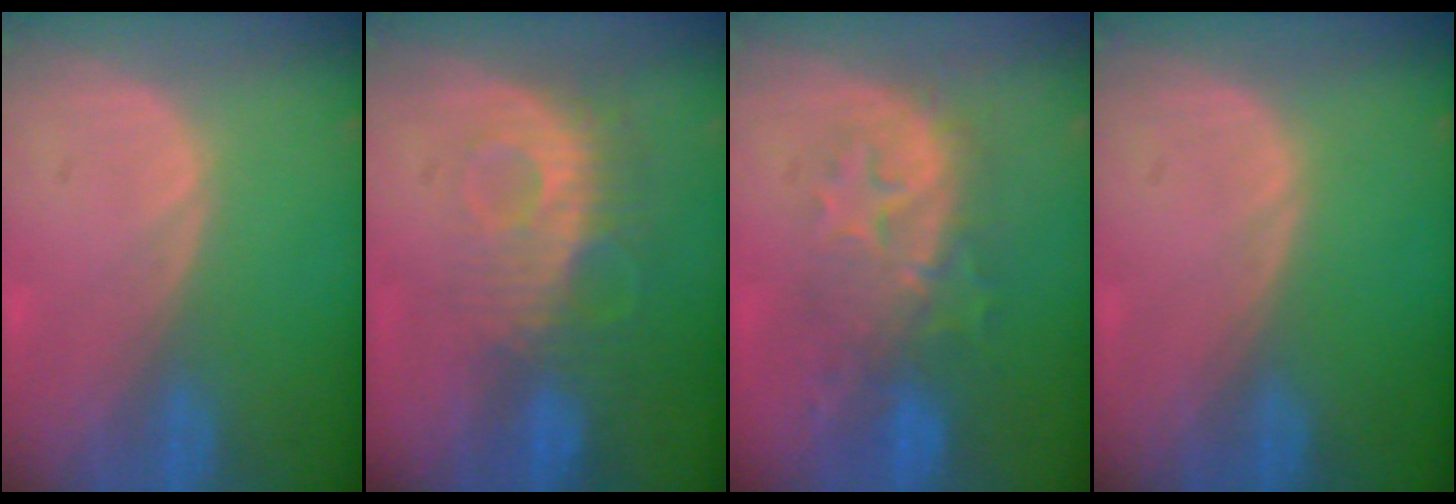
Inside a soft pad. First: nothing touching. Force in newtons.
{"total": 9.2, "press": 8.1, "slide": 4.5}
{"total": 8.6, "press": 8.3, "slide": 2.3}
{"total": 0.0}